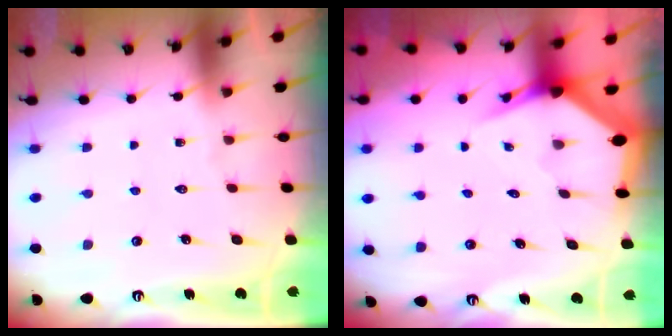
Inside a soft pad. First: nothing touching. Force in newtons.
{"total": 3.7, "press": 3.7, "slide": 0.3}